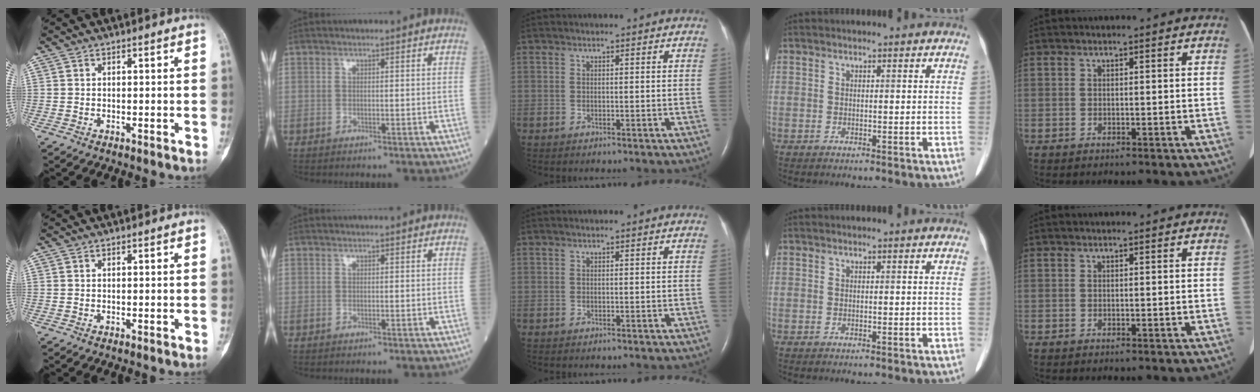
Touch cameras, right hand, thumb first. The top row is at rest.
{}